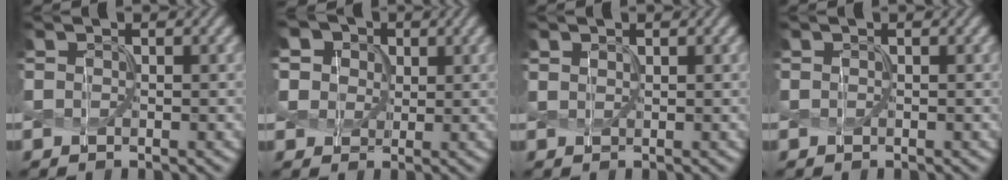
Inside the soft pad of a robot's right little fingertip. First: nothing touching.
{"total": 8.9, "force": [4.6, 6.5, 3.8], "torque": [-0.090, 0.027, 0.060]}
{"total": 0.6, "force": [0.5, 0.2, 0.0], "torque": [-0.002, -0.001, 0.013]}
{"total": 0.0}